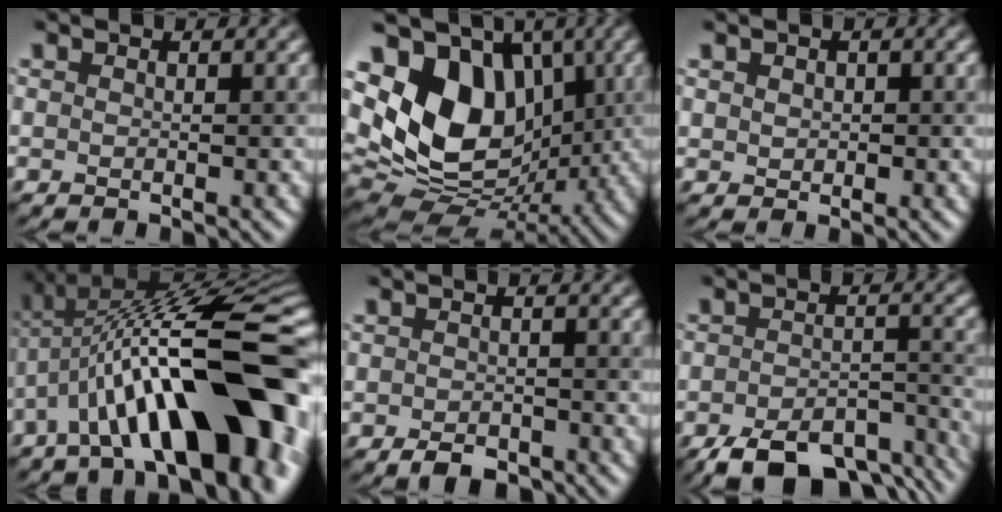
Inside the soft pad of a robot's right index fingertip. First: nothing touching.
{"total": 13.2, "force": [2.6, 9.4, 8.9], "torque": [-0.170, -0.003, 0.041]}
{"total": 1.0, "force": [0.4, 1.0, 0.2], "torque": [0.001, -0.002, 0.008]}
{"total": 15.8, "force": [-4.3, 4.9, 14.4], "torque": [-0.183, 0.037, -0.068]}
{"total": 2.5, "force": [-1.7, 1.2, 1.3], "torque": [-0.020, -0.001, -0.030]}
{"total": 9.8, "force": [-7.0, 4.1, 5.5], "torque": [-0.086, -0.022, -0.102]}